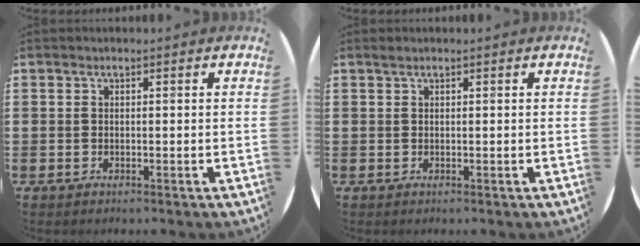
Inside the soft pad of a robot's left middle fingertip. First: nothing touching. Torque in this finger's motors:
{"motor_torque": [0.13, -0.02, 0.00, -0.01]}